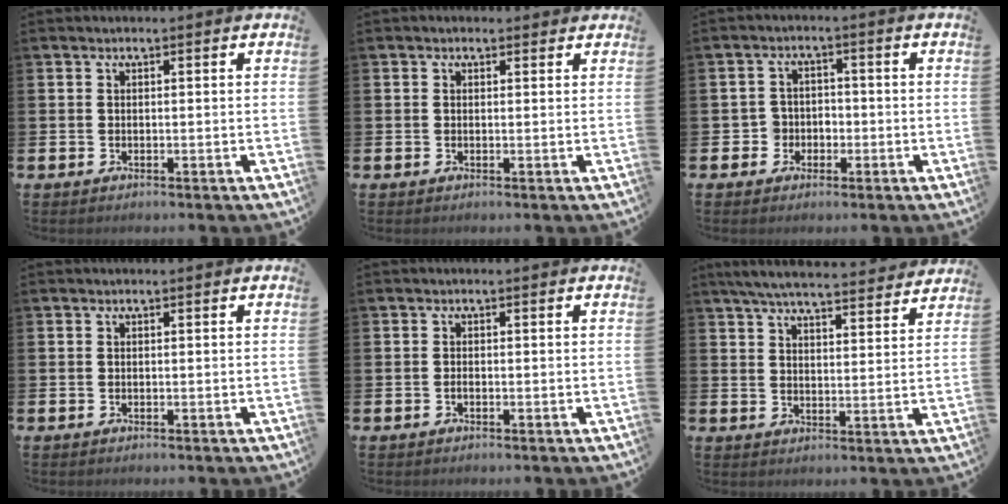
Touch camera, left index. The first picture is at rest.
{"total": 0.7, "force": [0.4, 0.5, 0.2], "torque": [0.009, 0.001, 0.005]}
{"total": 3.2, "force": [-1.3, 2.9, 0.3], "torque": [-0.015, 0.007, -0.032]}
{"total": 0.0}
{"total": 0.5, "force": [-0.3, 0.2, 0.4], "torque": [-0.012, 0.000, -0.005]}
{"total": 6.3, "force": [6.1, 0.6, 1.6], "torque": [-0.045, -0.037, 0.107]}